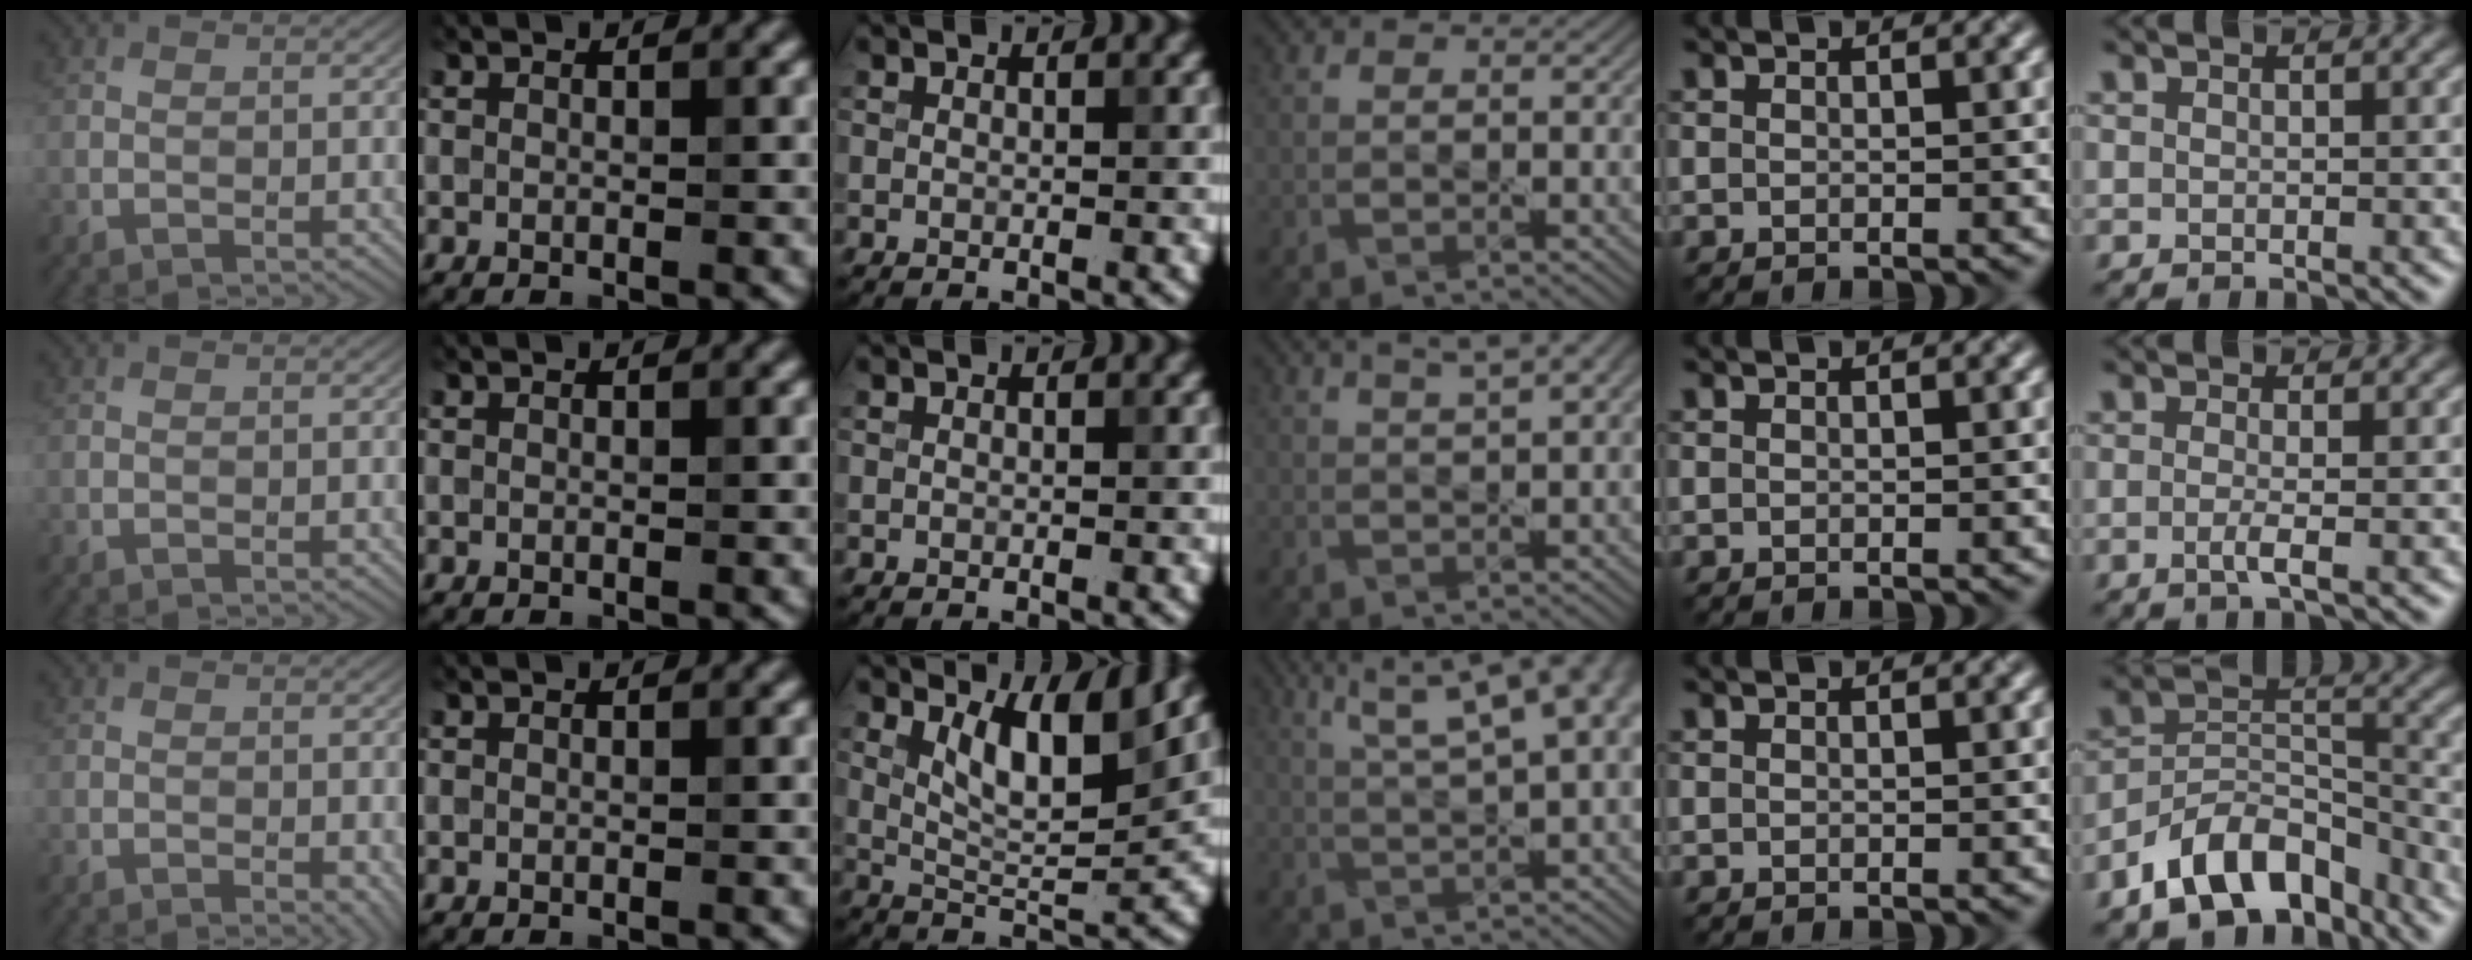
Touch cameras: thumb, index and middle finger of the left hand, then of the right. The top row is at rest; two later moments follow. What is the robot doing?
{"motion": "pour", "object": "sugar"}